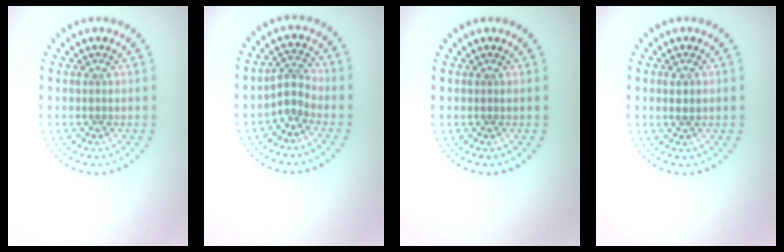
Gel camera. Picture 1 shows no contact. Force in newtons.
{"total": 2.3, "press": 1.5, "slide": 1.7}
{"total": 0.0}
{"total": 1.2, "press": 1.2, "slide": 0.3}